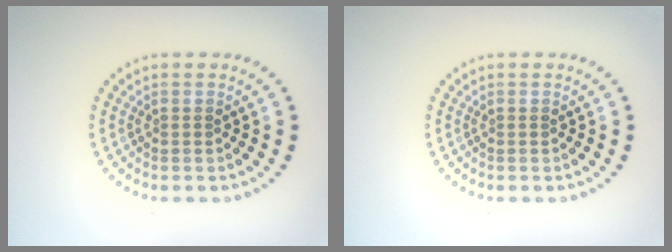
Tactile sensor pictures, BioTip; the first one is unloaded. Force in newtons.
{"total": 0.0}